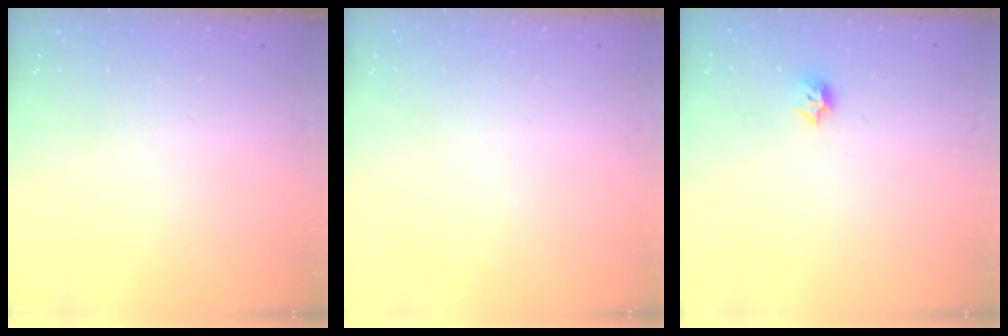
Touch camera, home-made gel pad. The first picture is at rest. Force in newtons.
{"total": 0.0}
{"total": 6.3, "press": 6.3, "slide": 0.2}